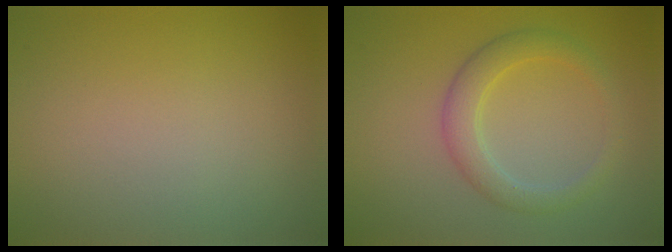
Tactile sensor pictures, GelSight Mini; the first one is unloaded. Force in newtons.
{"total": 3.1, "press": 3.1, "slide": 0.2}